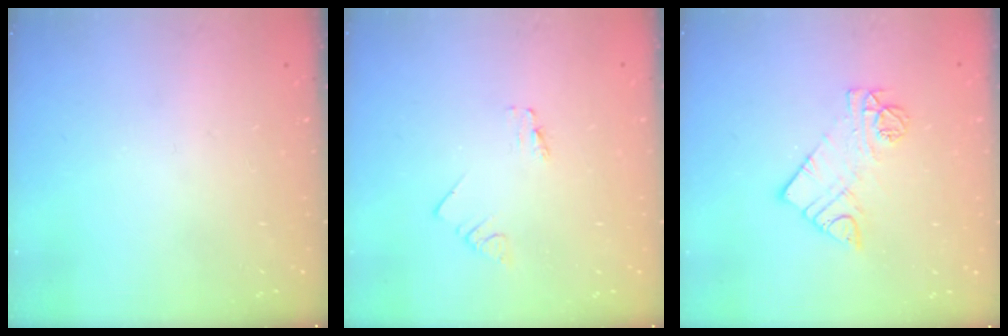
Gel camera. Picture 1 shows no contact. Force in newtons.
{"total": 0.0}
{"total": 10.1, "press": 10.0, "slide": 0.7}